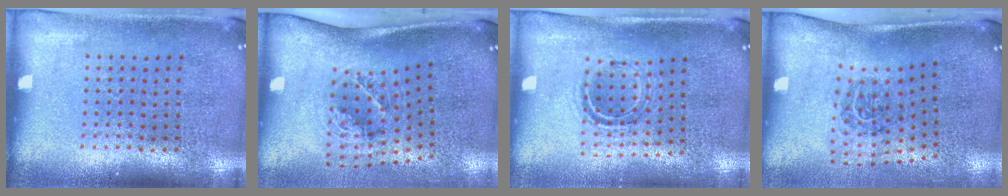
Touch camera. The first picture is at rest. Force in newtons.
{"total": 1.8, "press": 1.2, "slide": 1.3}
{"total": 1.0, "press": 0.9, "slide": 0.3}
{"total": 1.9, "press": 1.2, "slide": 1.4}